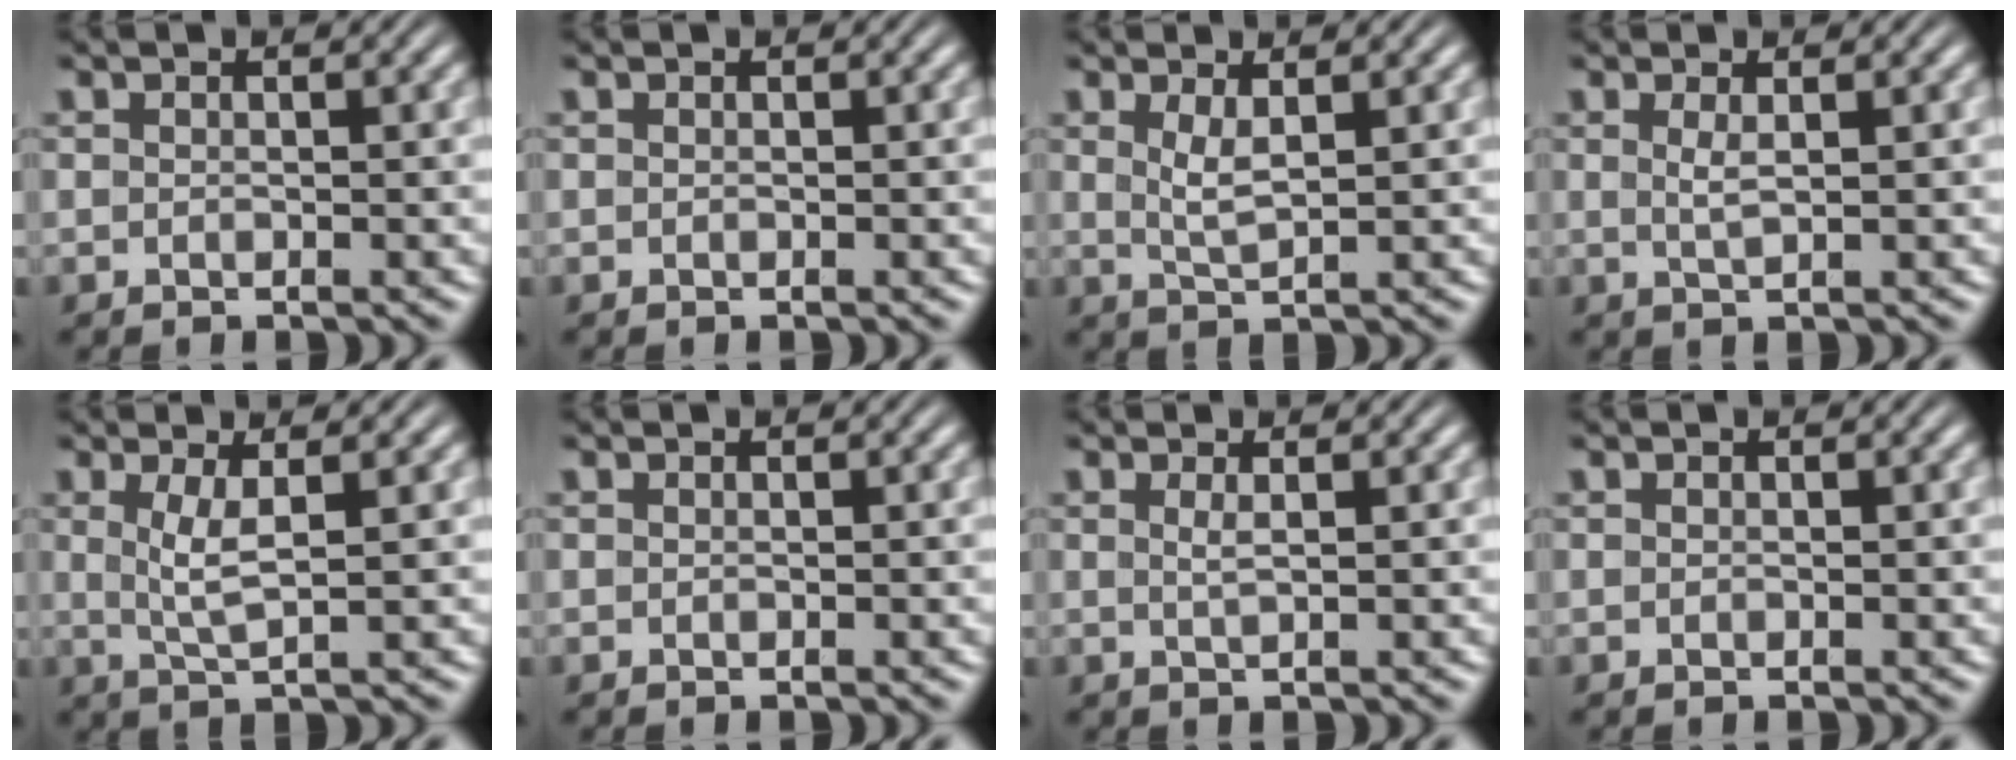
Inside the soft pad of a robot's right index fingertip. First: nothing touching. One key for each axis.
{"total": 0.0}
{"total": 2.1, "fx": 0.6, "fy": 0.3, "fz": 2.0, "tx": -0.041, "ty": -0.012, "tz": 0.019}
{"total": 1.3, "fx": 0.4, "fy": -0.1, "fz": 1.2, "tx": -0.027, "ty": -0.010, "tz": 0.015}
{"total": 2.7, "fx": 0.4, "fy": 0.5, "fz": 2.7, "tx": -0.059, "ty": -0.012, "tz": 0.016}
{"total": 0.0}
{"total": 1.0, "fx": 0.3, "fy": -0.3, "fz": 0.9, "tx": -0.021, "ty": -0.010, "tz": 0.012}
{"total": 0.0}